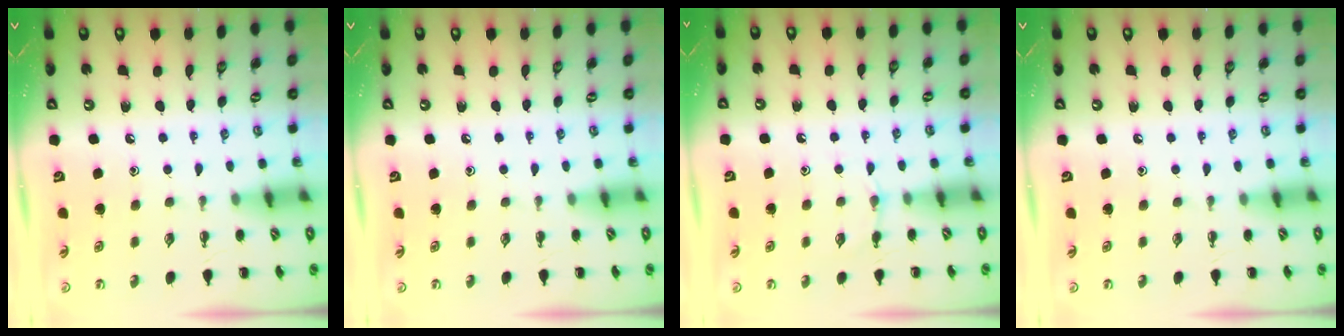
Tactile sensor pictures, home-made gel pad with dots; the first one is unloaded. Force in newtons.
{"total": 0.0}
{"total": 3.6, "press": 3.4, "slide": 1.4}
{"total": 0.0}